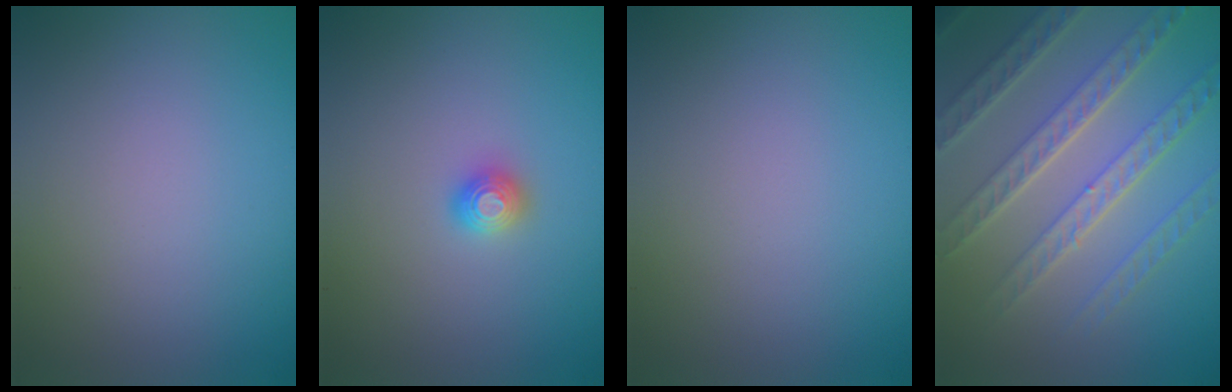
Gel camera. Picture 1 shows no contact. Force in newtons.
{"total": 1.2, "press": 1.2, "slide": 0.3}
{"total": 0.0}
{"total": 7.6, "press": 5.3, "slide": 5.4}